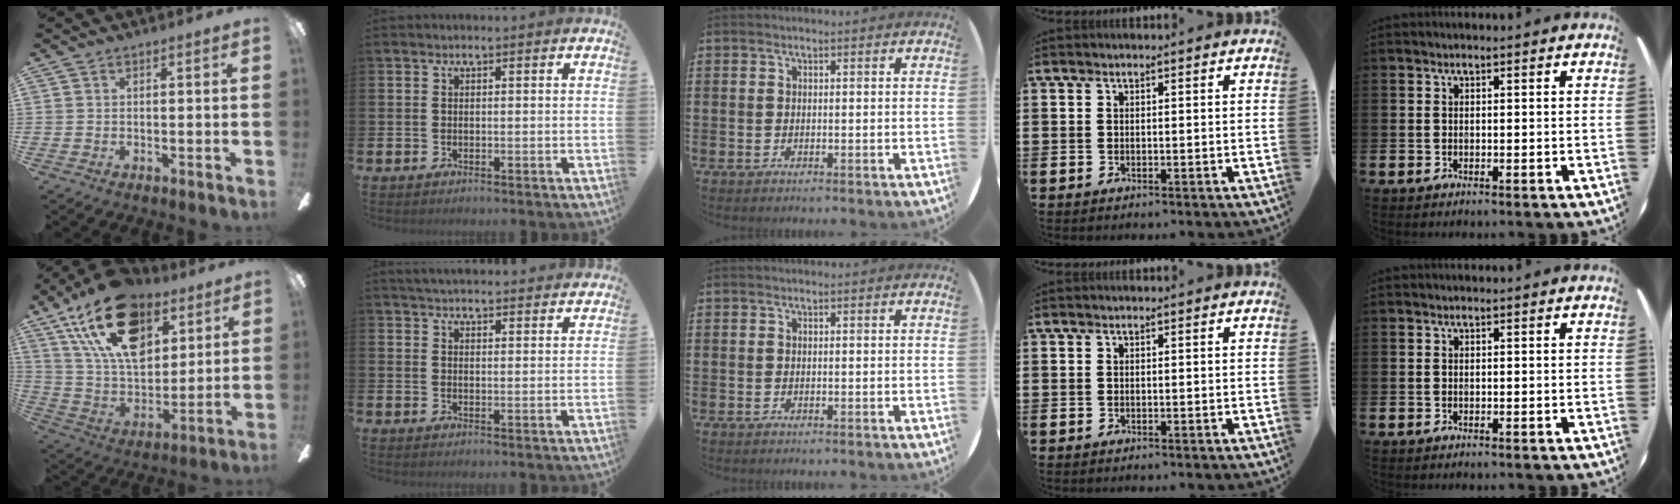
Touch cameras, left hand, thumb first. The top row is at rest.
{"thumb": {"total": 23.8, "force": [12.4, 14.1, 14.6], "torque": [-0.261, -0.051, 0.220]}, "index": {"total": 4.3, "force": [4.3, 0.2, 0.4], "torque": [-0.011, -0.025, 0.077]}}